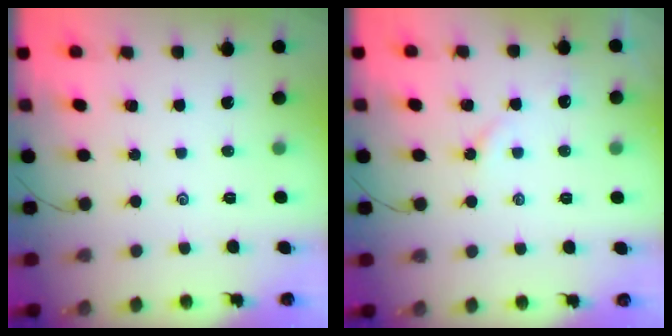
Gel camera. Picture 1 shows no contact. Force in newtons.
{"total": 3.3, "press": 3.2, "slide": 0.6}